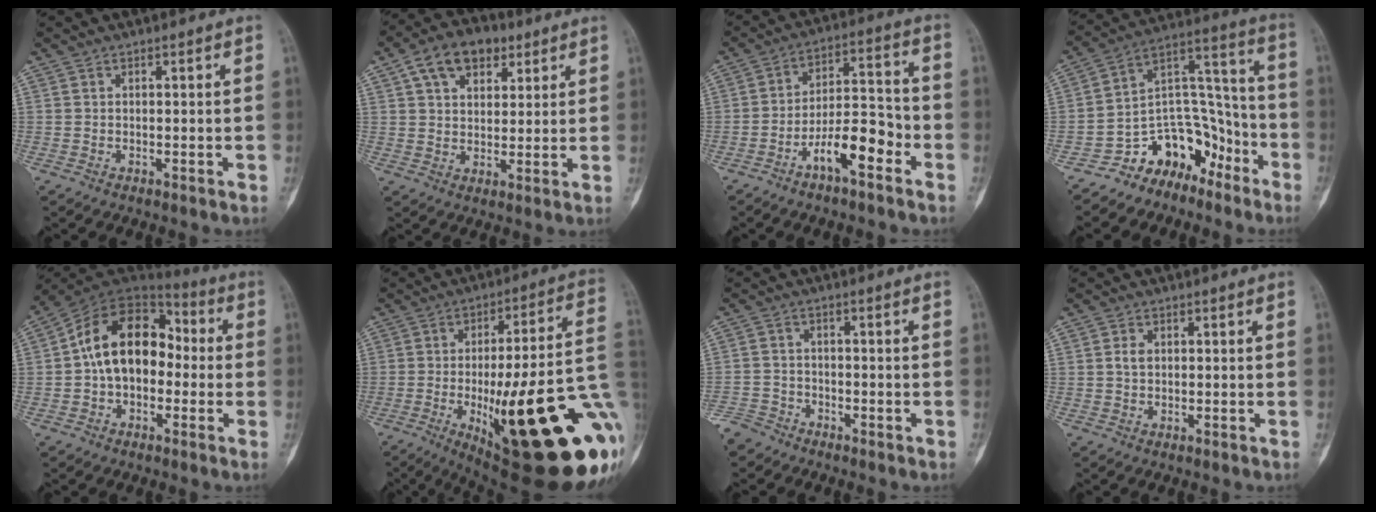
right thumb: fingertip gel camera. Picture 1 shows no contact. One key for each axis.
{"total": 11.2, "fx": 5.5, "fy": 7.1, "fz": 6.8, "tx": -0.083, "ty": -0.002, "tz": 0.086}
{"total": 10.5, "fx": -5.4, "fy": 3.8, "fz": 8.2, "tx": -0.131, "ty": 0.051, "tz": -0.096}
{"total": 14.2, "fx": -9.5, "fy": 9.1, "fz": 5.3, "tx": -0.038, "ty": 0.132, "tz": -0.166}
{"total": 15.7, "fx": -0.6, "fy": 10.9, "fz": 11.3, "tx": -0.156, "ty": 0.051, "tz": -0.025}
{"total": 35.6, "fx": -7.9, "fy": 9.8, "fz": 33.3, "tx": -0.381, "ty": 0.005, "tz": -0.101}
{"total": 4.7, "fx": -3.7, "fy": 2.8, "fz": 0.5, "tx": 0.000, "ty": 0.011, "tz": -0.080}
{"total": 1.8, "fx": 0.3, "fy": 1.4, "fz": 1.2, "tx": -0.022, "ty": 0.005, "tz": 0.006}